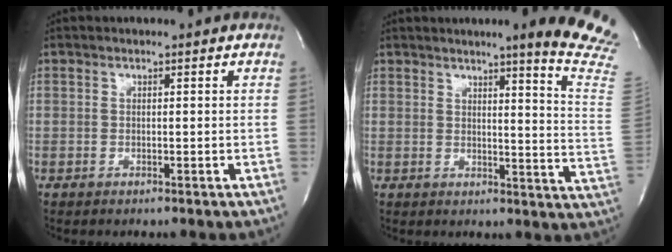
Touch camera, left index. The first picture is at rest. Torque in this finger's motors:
{"motor_torque": [0.20, -0.20, 0.25, 0.07]}